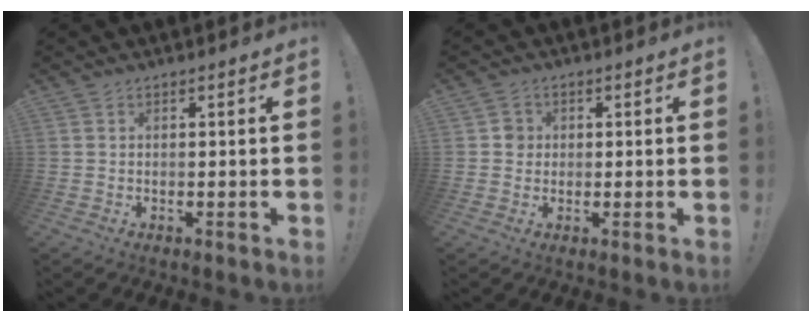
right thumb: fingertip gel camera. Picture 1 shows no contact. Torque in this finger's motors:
{"motor_torque": [-0.04, 0.09, 0.27, -0.15, -0.04]}